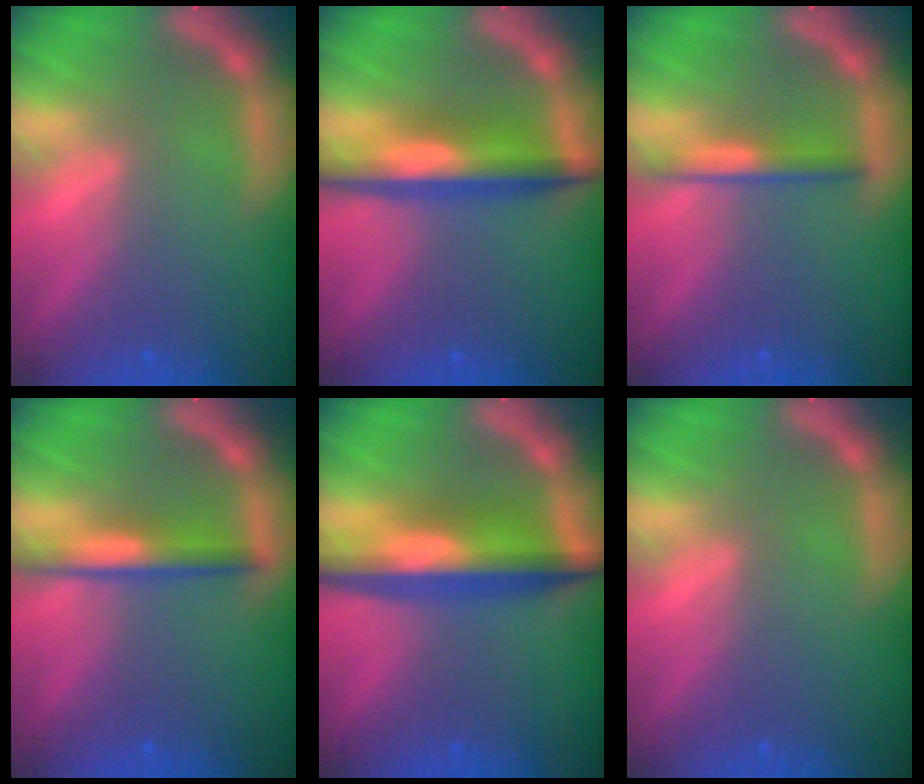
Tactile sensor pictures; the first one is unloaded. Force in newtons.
{"total": 6.0}
{"total": 2.4}
{"total": 3.5}
{"total": 7.5}
{"total": 0.0}